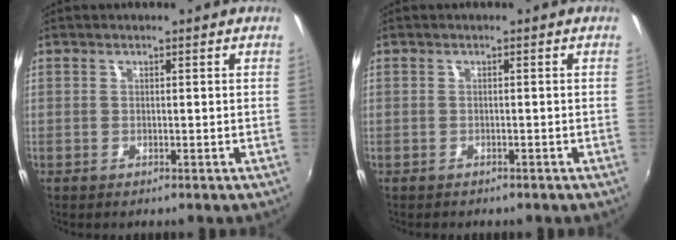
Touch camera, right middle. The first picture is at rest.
{"total": 1.2, "force": [-1.1, 0.6, 0.3], "torque": [-0.009, -0.004, -0.015]}